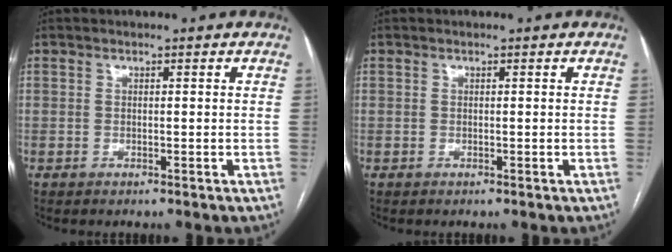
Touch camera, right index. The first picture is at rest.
{"total": 0.0}